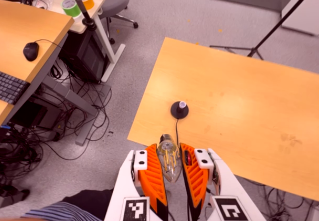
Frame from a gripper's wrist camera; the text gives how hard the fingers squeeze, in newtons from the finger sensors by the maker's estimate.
{"total": 19.9, "left": 23.9, "right": 15.9}